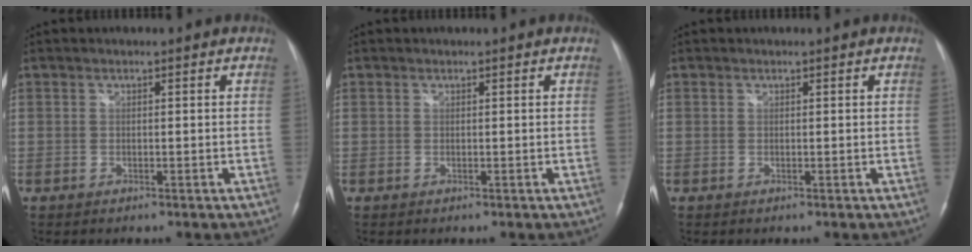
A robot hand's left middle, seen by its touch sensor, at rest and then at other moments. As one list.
[{"total": 0.0}, {"total": 0.0}]